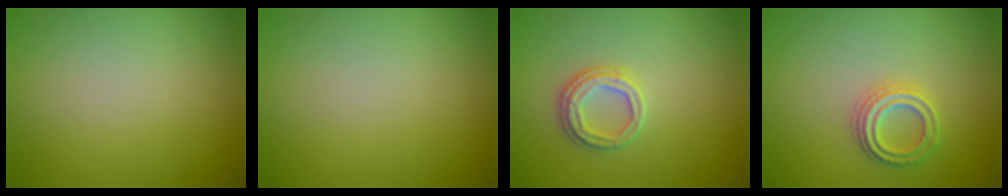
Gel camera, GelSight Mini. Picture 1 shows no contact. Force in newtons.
{"total": 0.0}
{"total": 2.6, "press": 2.4, "slide": 0.8}
{"total": 2.3, "press": 2.3, "slide": 0.3}